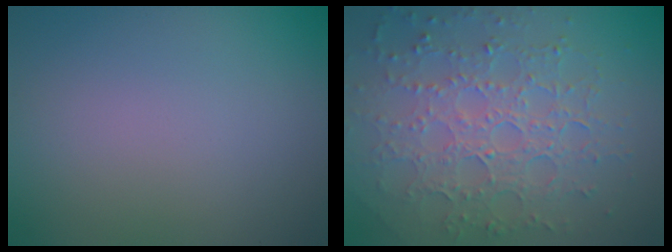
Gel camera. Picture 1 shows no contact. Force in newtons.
{"total": 7.3, "press": 5.3, "slide": 5.1}